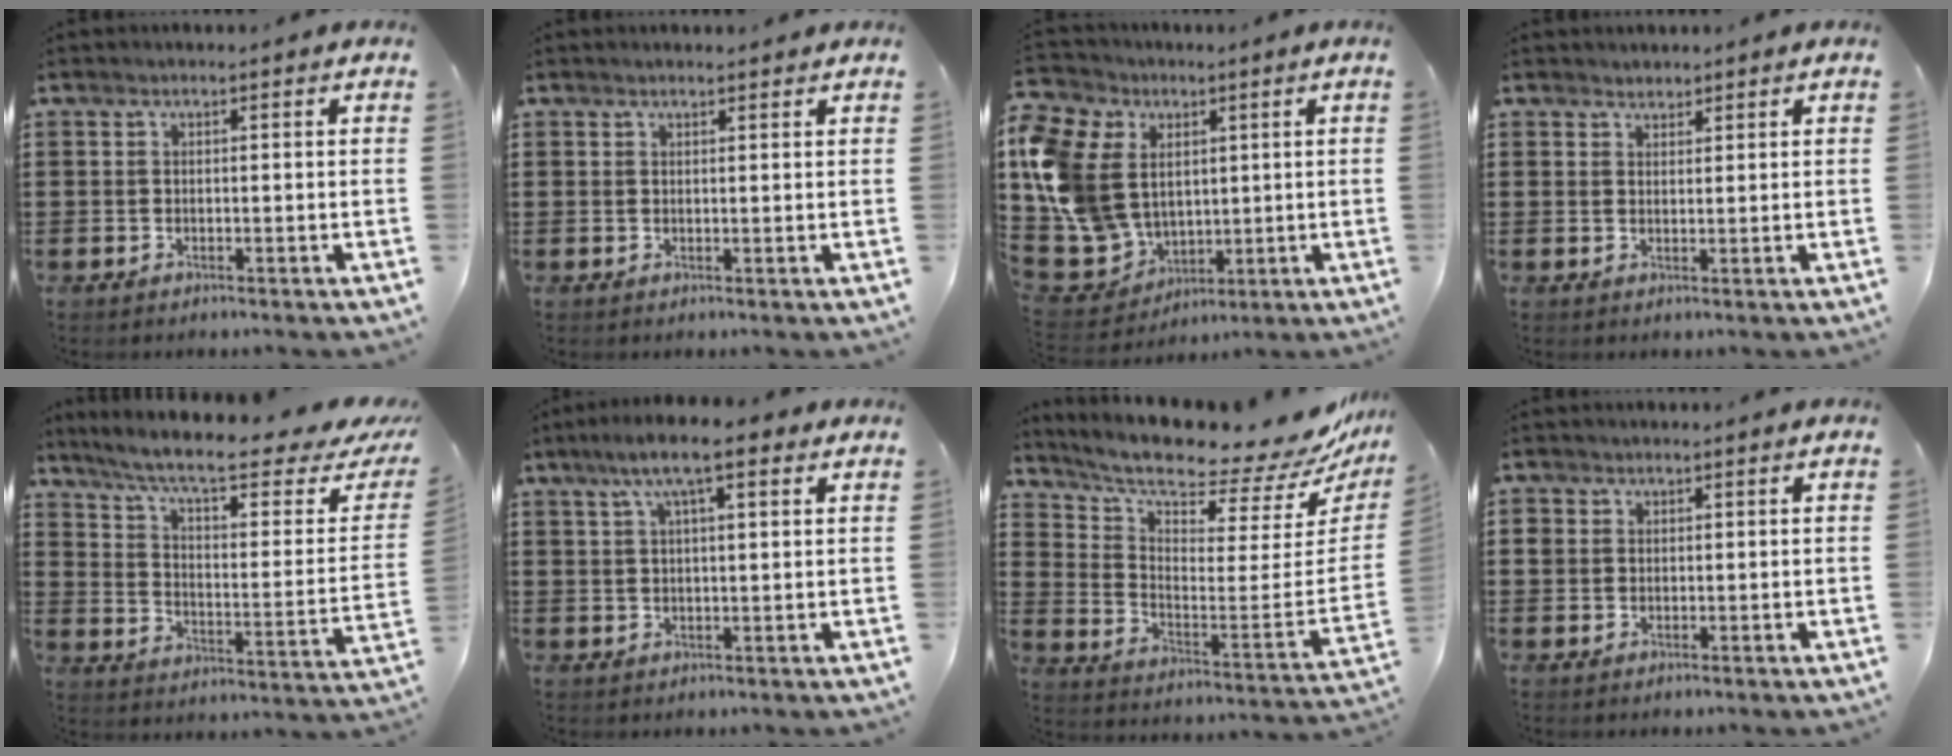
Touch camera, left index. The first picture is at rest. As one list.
[{"total": 0.9, "force": [0.8, 0.1, 0.3], "torque": [-0.005, 0.000, 0.016]}, {"total": 15.0, "force": [3.1, 11.9, 8.6], "torque": [-0.251, -0.012, 0.058]}, {"total": 1.4, "force": [1.3, 0.4, -0.2], "torque": [0.001, 0.001, 0.026]}, {"total": 9.6, "force": [6.9, 1.1, 6.7], "torque": [-0.142, -0.043, 0.111]}, {"total": 7.8, "force": [4.2, 1.7, 6.3], "torque": [-0.121, 0.010, 0.070]}, {"total": 8.2, "force": [7.1, 0.4, 3.9], "torque": [-0.086, -0.080, 0.112]}, {"total": 1.4, "force": [0.6, 1.3, 0.2], "torque": [-0.007, 0.007, 0.009]}]